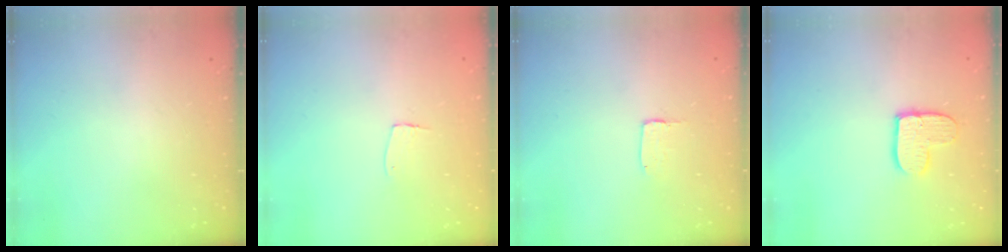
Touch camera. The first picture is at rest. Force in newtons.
{"total": 5.4, "press": 5.4, "slide": 0.3}
{"total": 1.7, "press": 1.6, "slide": 0.1}
{"total": 9.4, "press": 9.3, "slide": 0.7}